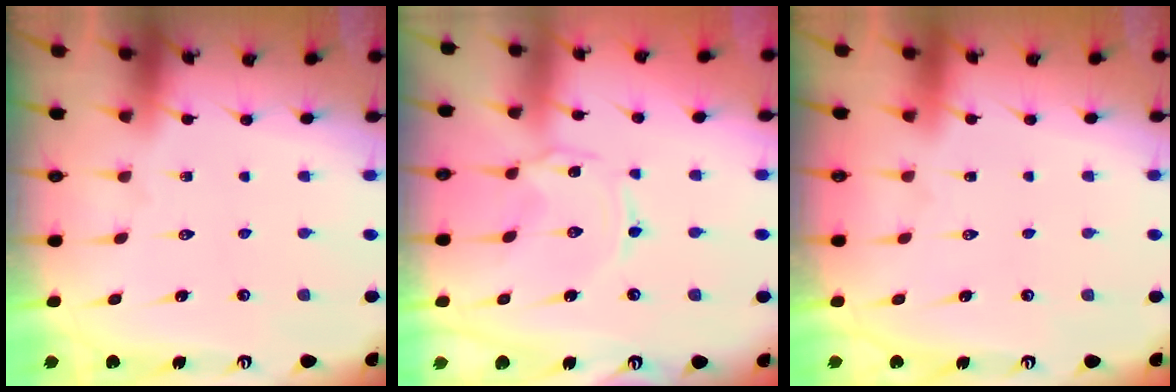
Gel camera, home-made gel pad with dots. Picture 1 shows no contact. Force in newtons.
{"total": 0.5, "press": 0.5, "slide": 0.1}
{"total": 1.6, "press": 1.6, "slide": 0.1}